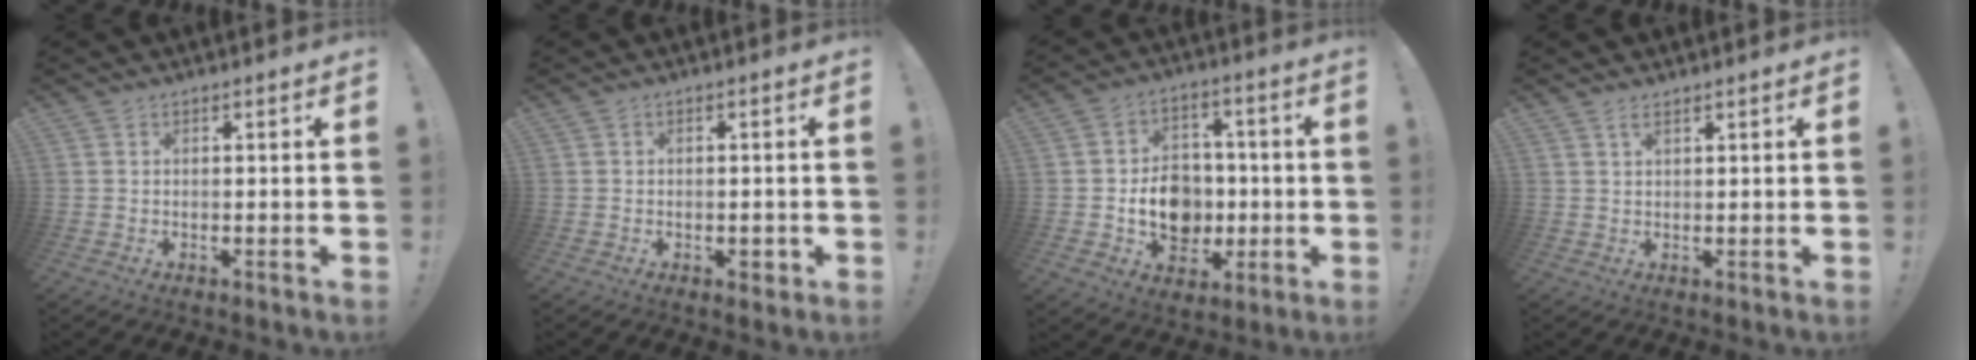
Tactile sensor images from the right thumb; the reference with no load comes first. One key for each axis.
{"total": 2.3, "fx": -0.8, "fy": 1.6, "fz": 1.4, "tx": -0.014, "ty": 0.004, "tz": -0.014}
{"total": 12.6, "fx": -1.7, "fy": 10.6, "fz": 6.7, "tx": -0.103, "ty": 0.009, "tz": -0.022}
{"total": 1.6, "fx": 1.2, "fy": 0.5, "fz": 1.0, "tx": -0.021, "ty": -0.002, "tz": 0.022}